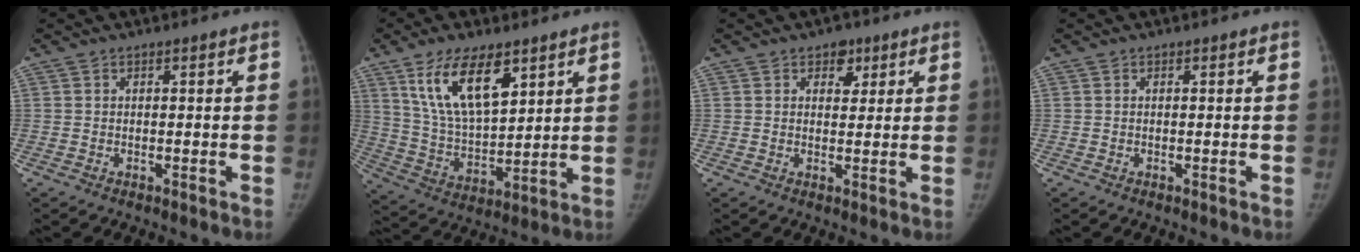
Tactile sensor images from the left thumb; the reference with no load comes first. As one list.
[{"total": 15.0, "force": [8.0, 6.6, 10.8], "torque": [-0.171, -0.036, 0.161]}, {"total": 3.6, "force": [1.9, 2.6, 1.6], "torque": [0.004, -0.007, 0.024]}, {"total": 0.0}]